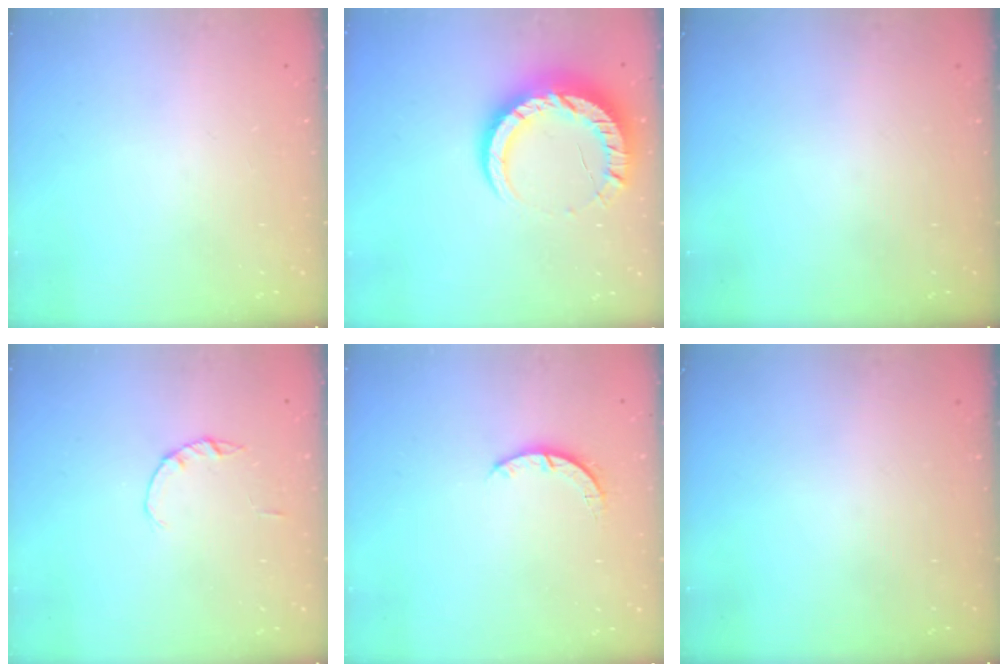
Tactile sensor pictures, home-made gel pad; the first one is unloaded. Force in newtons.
{"total": 13.4, "press": 13.4, "slide": 1.1}
{"total": 0.0}
{"total": 1.0, "press": 1.0, "slide": 0.2}
{"total": 2.7, "press": 2.7, "slide": 0.4}
{"total": 0.0}